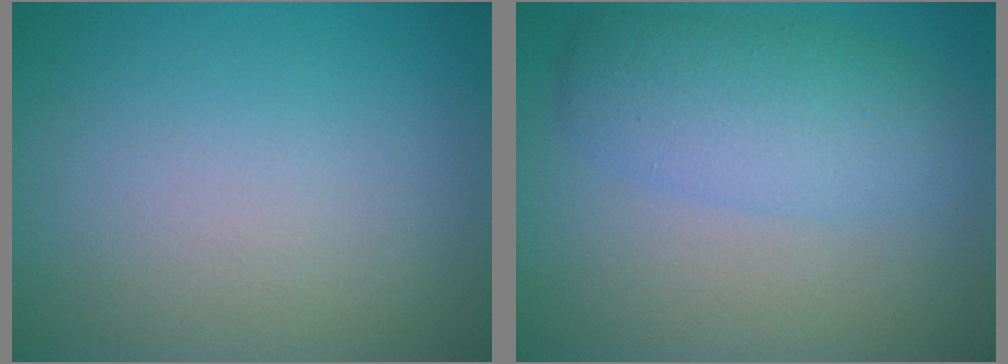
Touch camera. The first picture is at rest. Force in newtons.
{"total": 4.9, "press": 4.9, "slide": 0.1}